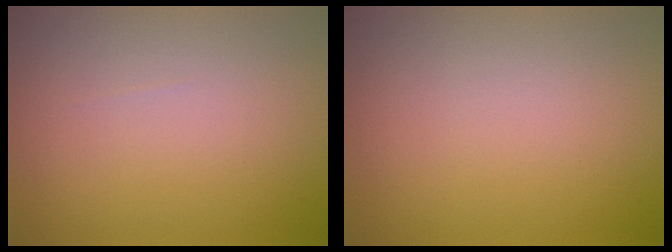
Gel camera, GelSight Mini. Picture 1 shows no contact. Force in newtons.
{"total": 0.0}